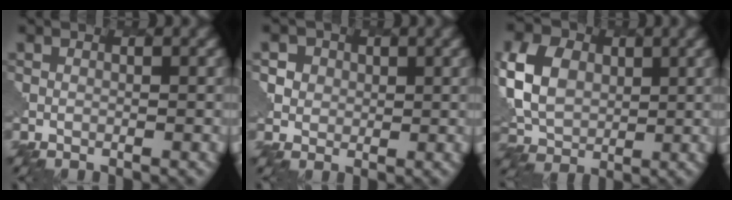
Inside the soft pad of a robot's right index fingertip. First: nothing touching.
{"total": 3.7, "force": [2.0, 3.0, 1.0], "torque": [-0.021, 0.009, 0.027]}
{"total": 8.0, "force": [1.4, 6.1, 4.9], "torque": [-0.128, 0.015, 0.020]}